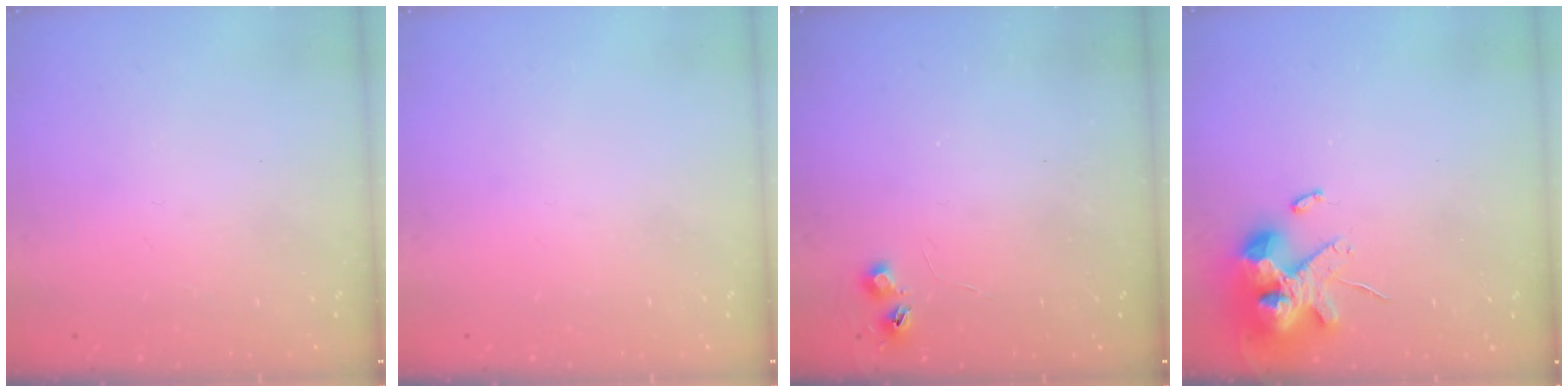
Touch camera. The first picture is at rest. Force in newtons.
{"total": 0.0}
{"total": 4.0, "press": 4.0, "slide": 0.6}
{"total": 14.8, "press": 14.6, "slide": 2.2}